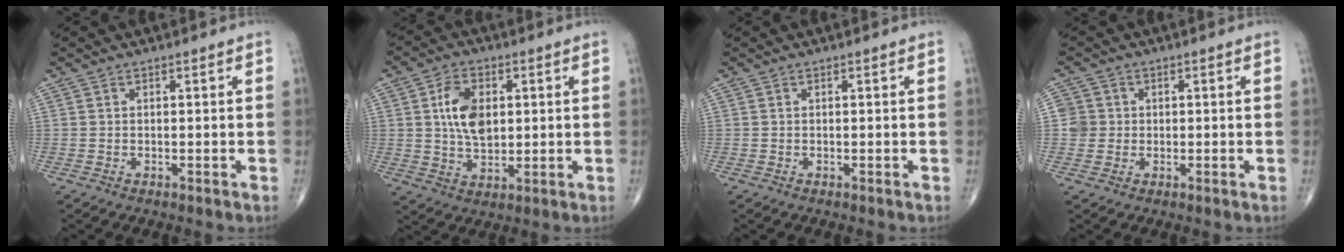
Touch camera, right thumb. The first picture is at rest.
{"total": 9.1, "force": [1.8, 5.7, 6.9], "torque": [-0.109, -0.006, 0.034]}
{"total": 0.0}
{"total": 3.4, "force": [0.2, 3.4, 0.3], "torque": [0.020, 0.006, 0.003]}